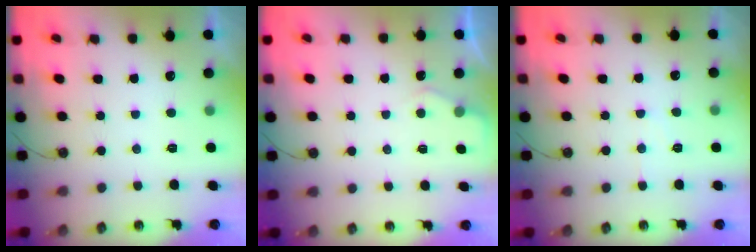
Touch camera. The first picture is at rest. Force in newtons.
{"total": 3.2, "press": 3.2, "slide": 0.6}
{"total": 4.7, "press": 4.7, "slide": 0.7}